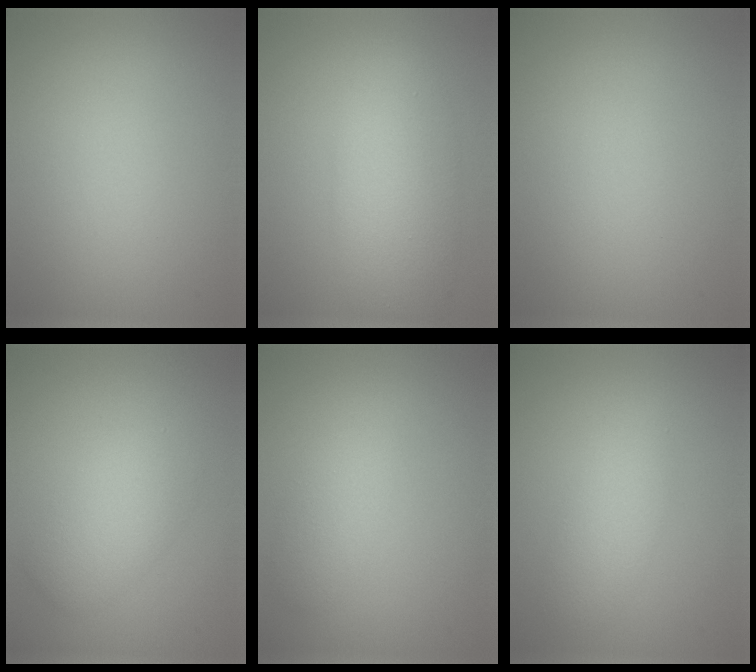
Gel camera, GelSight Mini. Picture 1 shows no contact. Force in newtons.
{"total": 6.0, "press": 6.0, "slide": 0.1}
{"total": 0.0}
{"total": 3.6, "press": 3.6, "slide": 0.1}
{"total": 2.5, "press": 2.5, "slide": 0.1}
{"total": 2.7, "press": 2.7, "slide": 0.1}